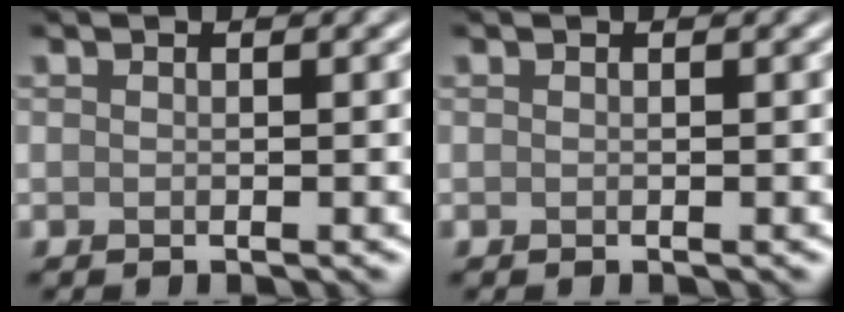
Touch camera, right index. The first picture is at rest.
{"total": 0.0}